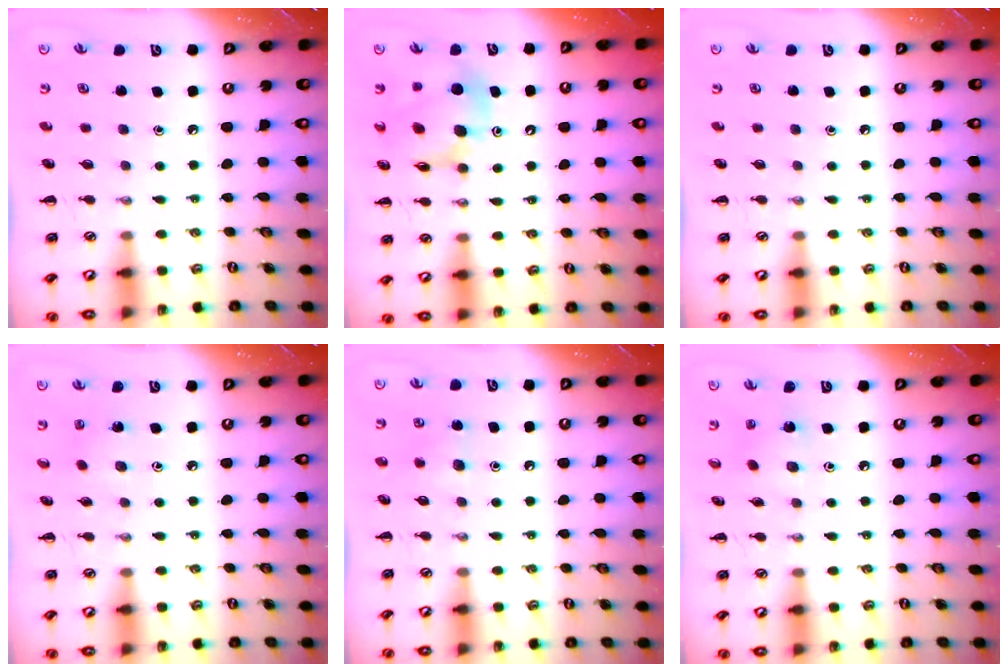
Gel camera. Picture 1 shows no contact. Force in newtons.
{"total": 11.2, "press": 10.7, "slide": 3.3}
{"total": 0.0}
{"total": 2.0, "press": 1.8, "slide": 0.7}
{"total": 5.7, "press": 5.3, "slide": 2.0}
{"total": 1.9, "press": 1.8, "slide": 0.7}